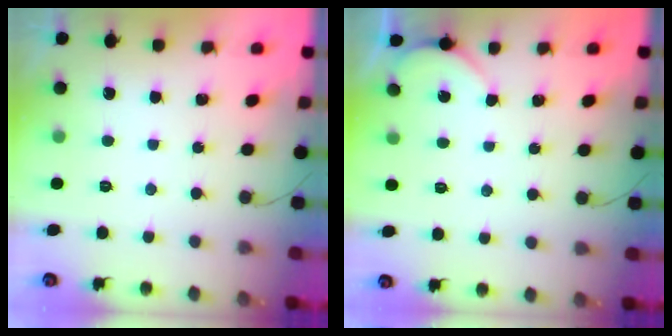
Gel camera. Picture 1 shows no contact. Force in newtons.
{"total": 2.6, "press": 2.5, "slide": 0.5}